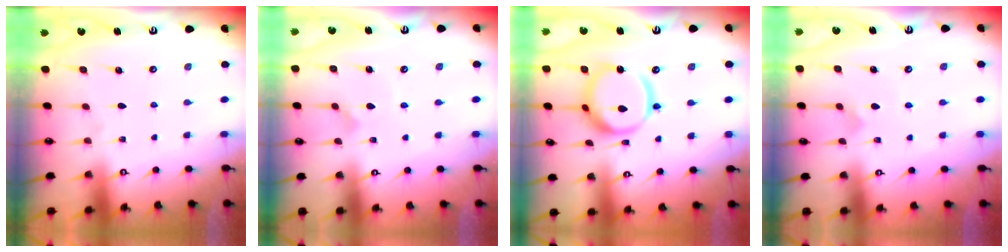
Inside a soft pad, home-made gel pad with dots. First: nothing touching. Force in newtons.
{"total": 3.0, "press": 3.0, "slide": 0.3}
{"total": 15.6, "press": 15.5, "slide": 1.7}
{"total": 3.7, "press": 3.7, "slide": 0.4}